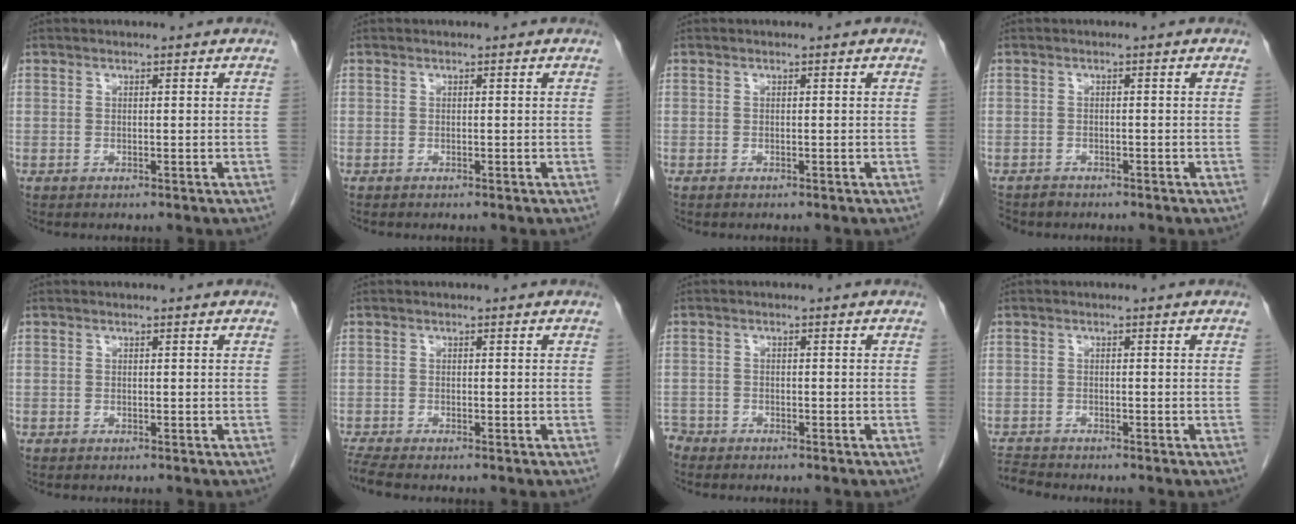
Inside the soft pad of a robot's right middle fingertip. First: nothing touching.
{"total": 0.0}
{"total": 0.0}
{"total": 2.9, "force": [-2.5, 1.3, 0.3], "torque": [-0.003, -0.001, -0.042]}
{"total": 0.0}
{"total": 2.6, "force": [-2.4, -0.3, 1.0], "torque": [-0.028, -0.012, -0.048]}
{"total": 3.0, "force": [-2.7, 1.2, 0.1], "torque": [-0.003, -0.001, -0.050]}
{"total": 2.4, "force": [-2.3, -0.5, -0.4], "torque": [0.003, -0.017, -0.041]}